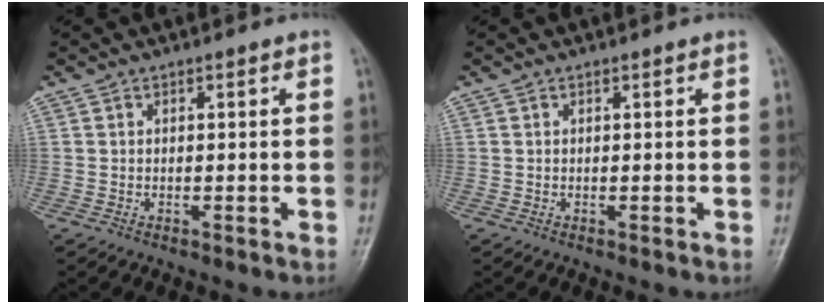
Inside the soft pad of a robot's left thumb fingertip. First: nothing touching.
{"total": 0.0}